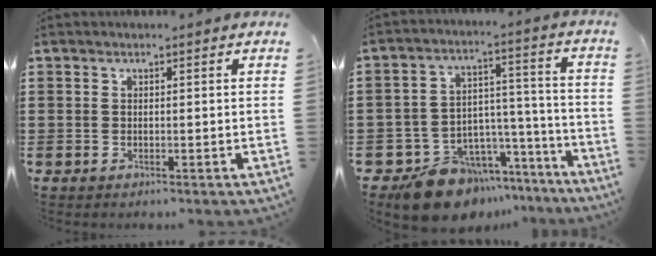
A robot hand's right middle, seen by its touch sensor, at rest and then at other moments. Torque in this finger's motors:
{"motor_torque": [0.71, 0.00, 0.16, 0.06]}